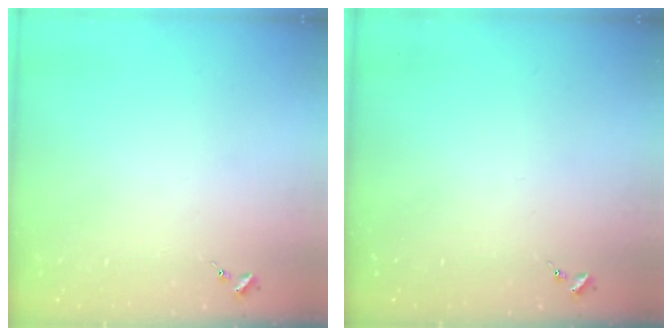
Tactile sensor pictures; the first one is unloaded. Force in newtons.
{"total": 0.0}